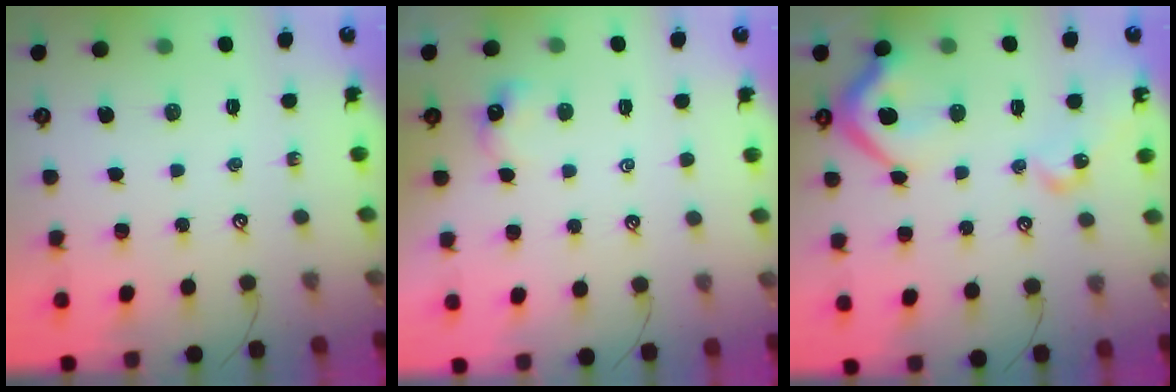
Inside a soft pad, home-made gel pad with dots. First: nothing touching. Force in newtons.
{"total": 0.9, "press": 0.9, "slide": 0.2}
{"total": 16.0, "press": 15.9, "slide": 1.6}